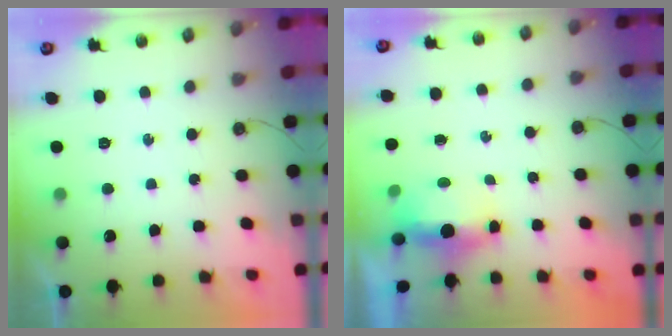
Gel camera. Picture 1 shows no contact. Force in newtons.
{"total": 5.2, "press": 5.0, "slide": 1.1}